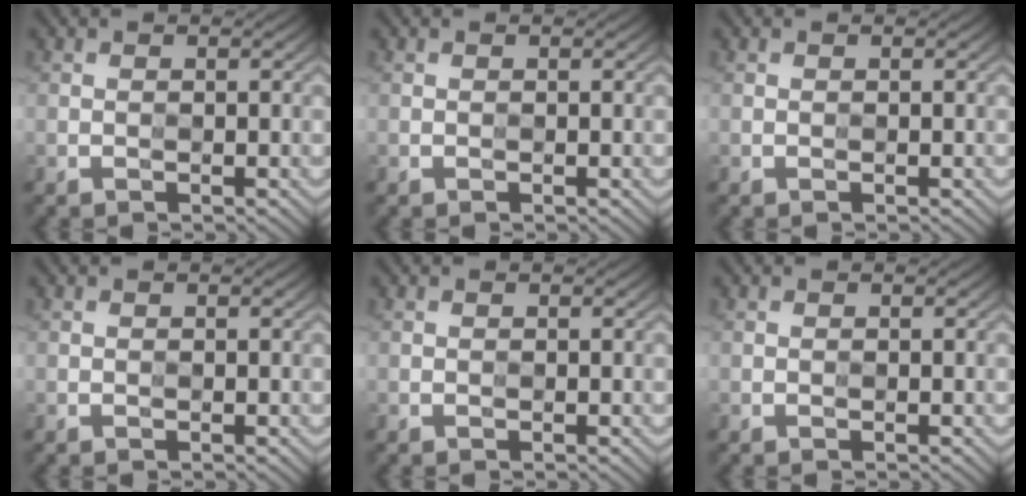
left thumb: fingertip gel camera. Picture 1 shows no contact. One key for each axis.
{"total": 0.0}
{"total": 0.0}
{"total": 0.0}
{"total": 0.0}
{"total": 0.0}